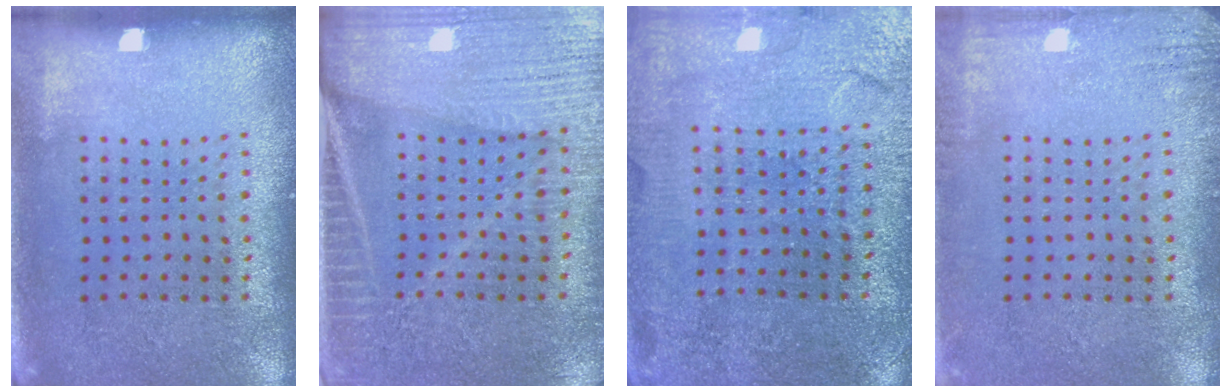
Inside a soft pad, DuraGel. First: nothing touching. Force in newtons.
{"total": 4.0, "press": 3.7, "slide": 1.6}
{"total": 1.5, "press": 1.5, "slide": 0.2}
{"total": 1.7, "press": 1.7, "slide": 0.2}